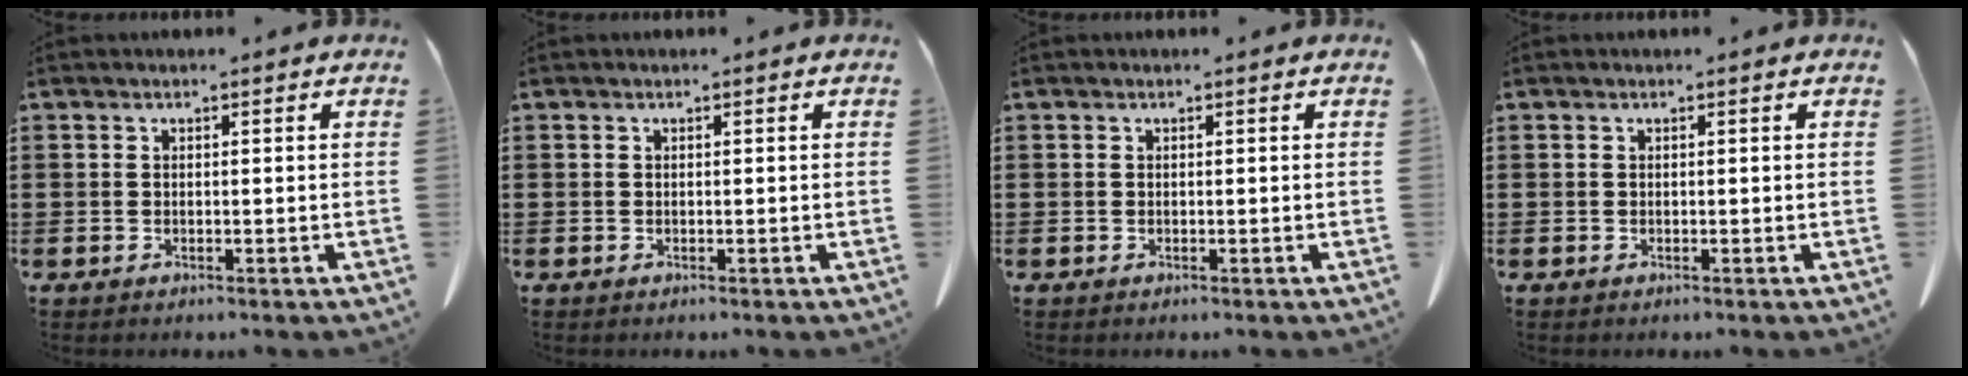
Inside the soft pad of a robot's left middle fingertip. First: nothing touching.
{"total": 0.0}
{"total": 0.0}
{"total": 0.0}